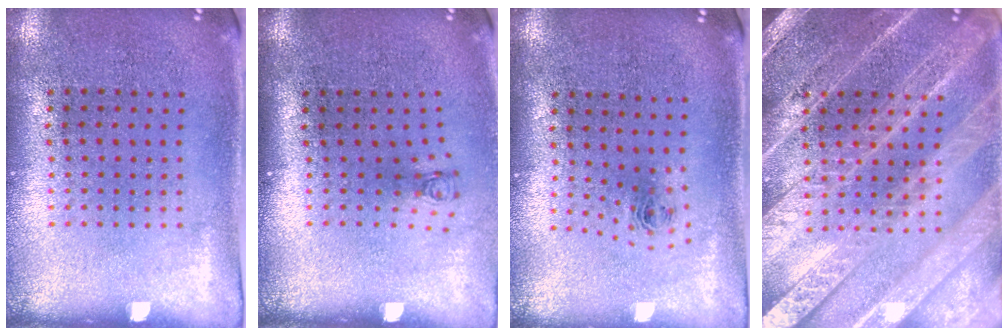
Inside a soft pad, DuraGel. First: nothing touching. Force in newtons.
{"total": 0.8, "press": 0.3, "slide": 0.7}
{"total": 0.9, "press": 0.4, "slide": 0.8}
{"total": 6.0, "press": 5.9, "slide": 0.8}